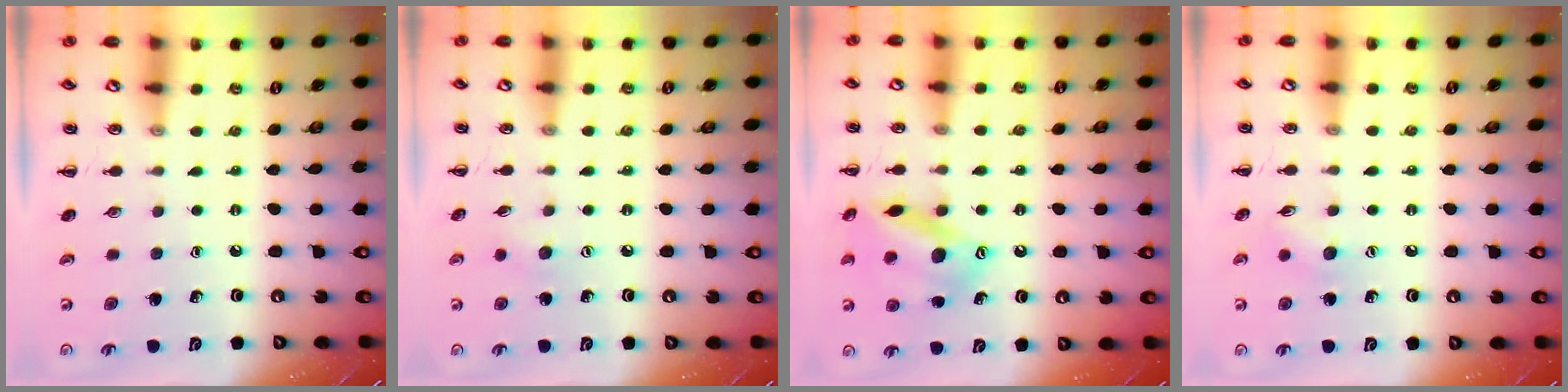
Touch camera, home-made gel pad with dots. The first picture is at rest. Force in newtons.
{"total": 4.8, "press": 4.6, "slide": 1.0}
{"total": 16.1, "press": 16.0, "slide": 1.9}
{"total": 5.8, "press": 5.8, "slide": 0.8}